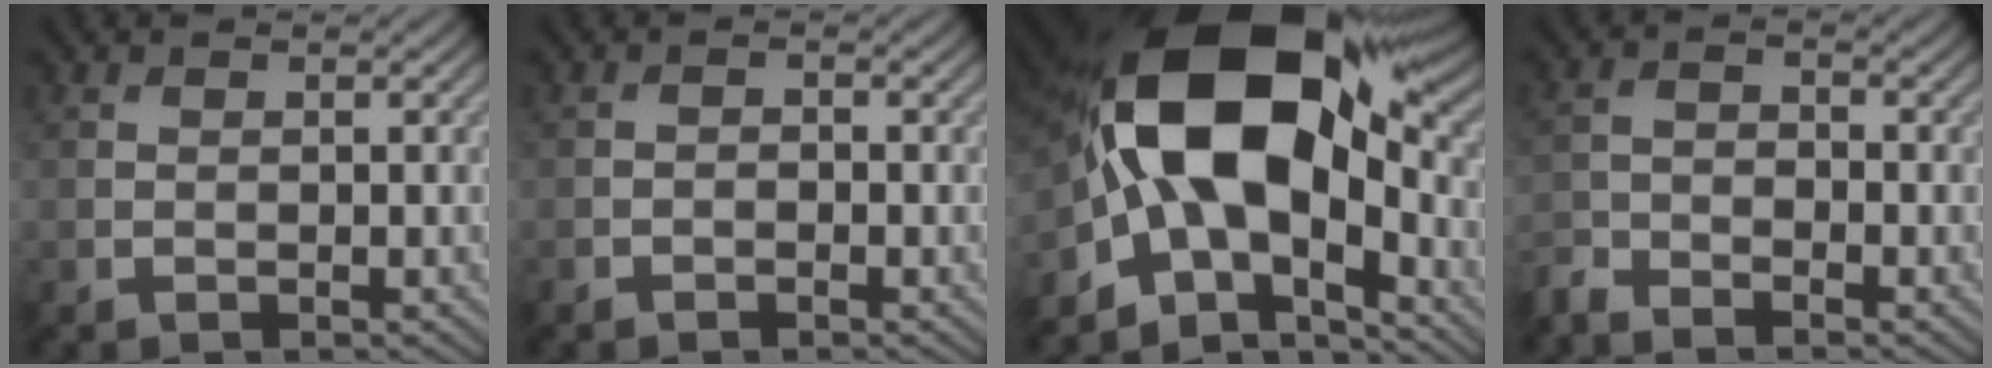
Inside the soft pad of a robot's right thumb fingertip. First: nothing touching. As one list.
[{"total": 0.7, "force": [-0.6, 0.3, 0.3], "torque": [-0.003, 0.000, -0.012]}, {"total": 17.8, "force": [-0.9, 10.0, 14.6], "torque": [-0.247, 0.016, -0.033]}, {"total": 3.2, "force": [-3.1, 0.7, 0.8], "torque": [-0.018, -0.009, -0.076]}]